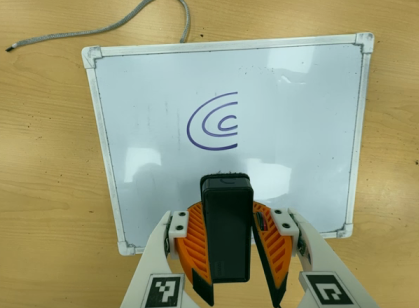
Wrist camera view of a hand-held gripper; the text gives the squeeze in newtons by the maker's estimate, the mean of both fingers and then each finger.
{"total": 9.3, "left": 8.3, "right": 10.2}